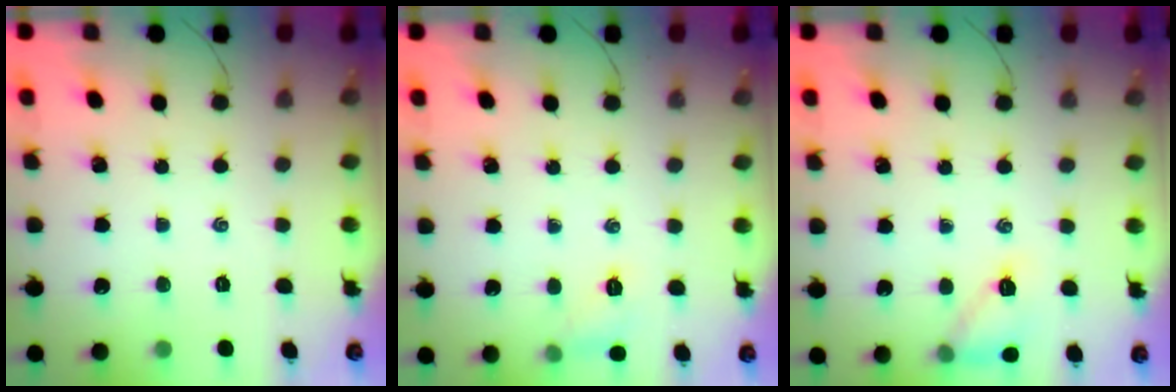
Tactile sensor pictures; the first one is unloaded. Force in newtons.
{"total": 6.4, "press": 6.2, "slide": 1.7}
{"total": 10.3, "press": 10.2, "slide": 0.9}